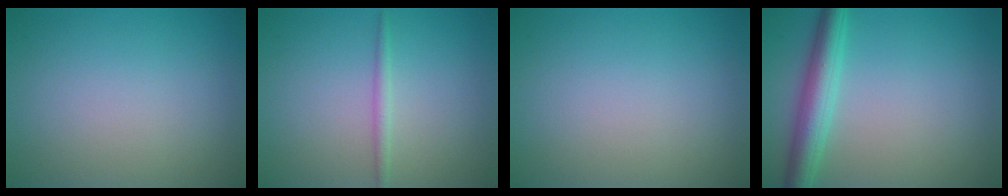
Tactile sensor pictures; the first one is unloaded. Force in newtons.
{"total": 1.2, "press": 1.2, "slide": 0.0}
{"total": 0.0}
{"total": 4.3, "press": 4.3, "slide": 0.1}